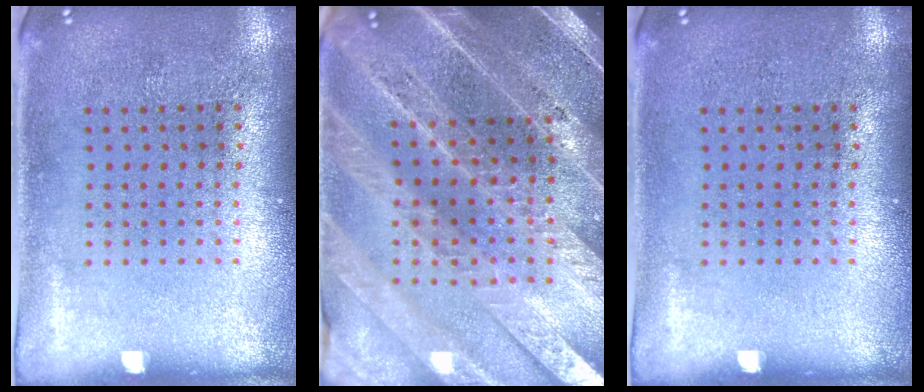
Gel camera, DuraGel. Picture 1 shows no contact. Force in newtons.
{"total": 4.9, "press": 4.3, "slide": 2.3}
{"total": 0.0}